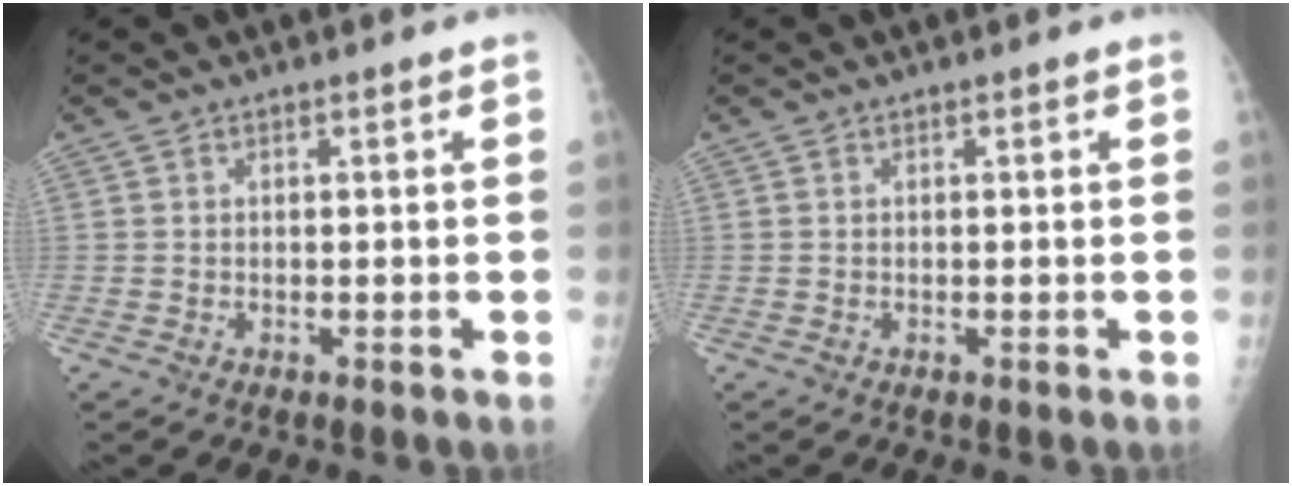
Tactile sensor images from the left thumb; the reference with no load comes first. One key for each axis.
{"total": 0.0}